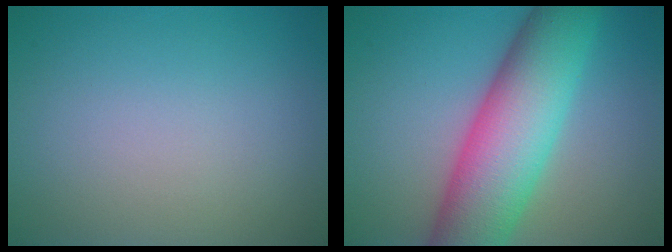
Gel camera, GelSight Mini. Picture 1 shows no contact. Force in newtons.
{"total": 11.0, "press": 11.0, "slide": 0.6}